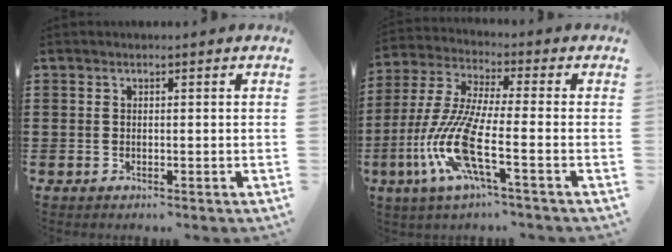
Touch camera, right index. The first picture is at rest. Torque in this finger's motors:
{"motor_torque": [2.14, 0.00, 1.05, 0.21]}